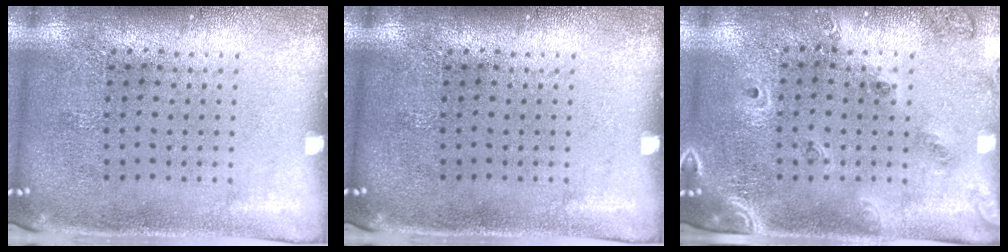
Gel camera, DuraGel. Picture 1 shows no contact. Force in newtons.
{"total": 0.0}
{"total": 1.4, "press": 1.3, "slide": 0.5}